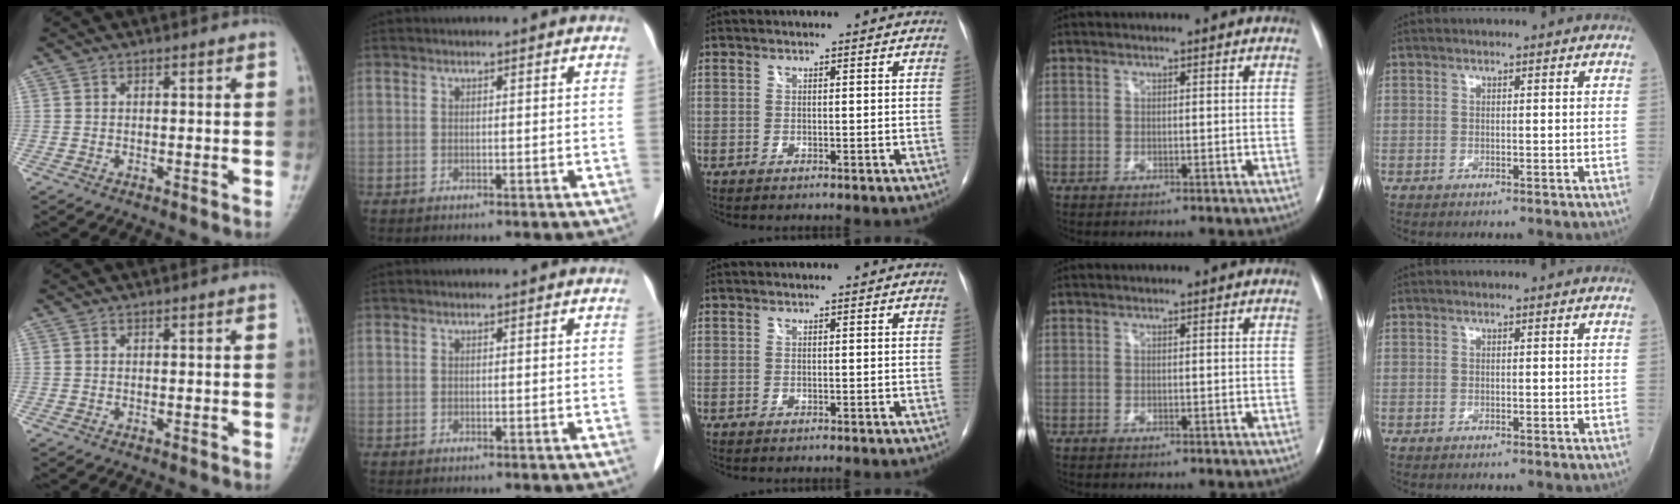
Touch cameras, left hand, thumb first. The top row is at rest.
{}